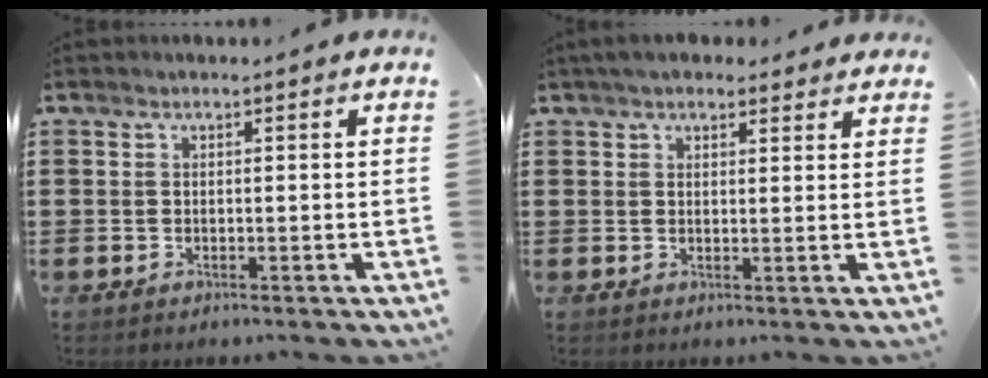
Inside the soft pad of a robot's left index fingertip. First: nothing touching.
{"total": 3.4, "force": [3.0, 1.2, 1.1], "torque": [-0.030, 0.000, 0.056]}